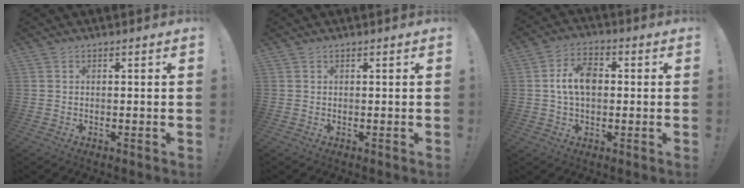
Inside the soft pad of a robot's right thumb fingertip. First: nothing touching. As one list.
[{"total": 0.0}, {"total": 9.5, "force": [0.5, 6.1, 7.3], "torque": [-0.137, 0.016, 0.011]}]